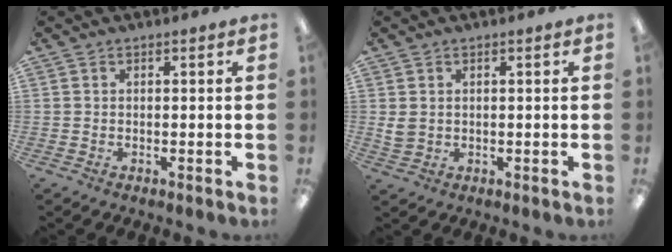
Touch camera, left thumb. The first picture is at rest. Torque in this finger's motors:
{"motor_torque": [-0.29, 0.26, 0.36, -0.27, 0.00]}